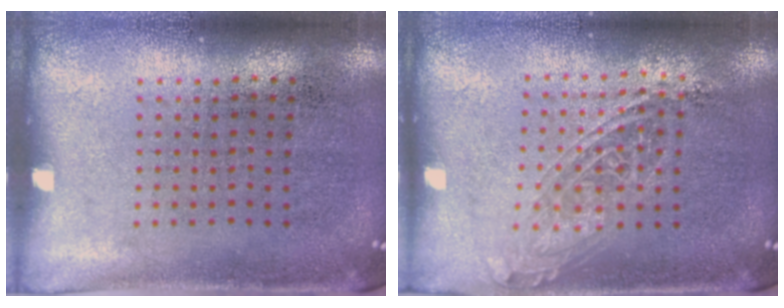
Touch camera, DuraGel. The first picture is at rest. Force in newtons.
{"total": 1.6, "press": 1.3, "slide": 0.8}